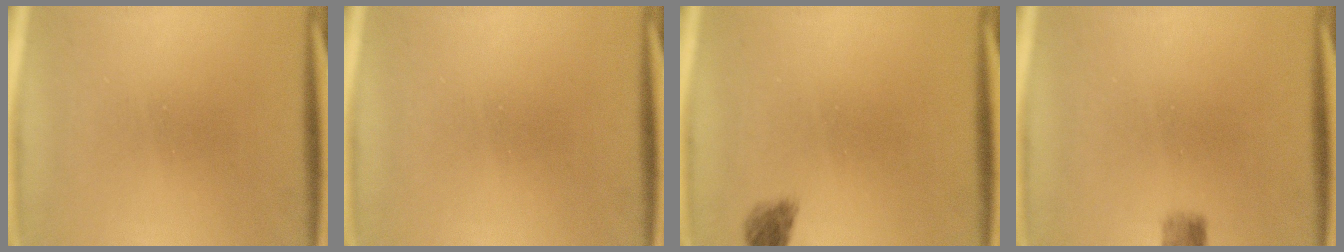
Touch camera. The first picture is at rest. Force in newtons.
{"total": 0.0}
{"total": 2.2}
{"total": 2.2}